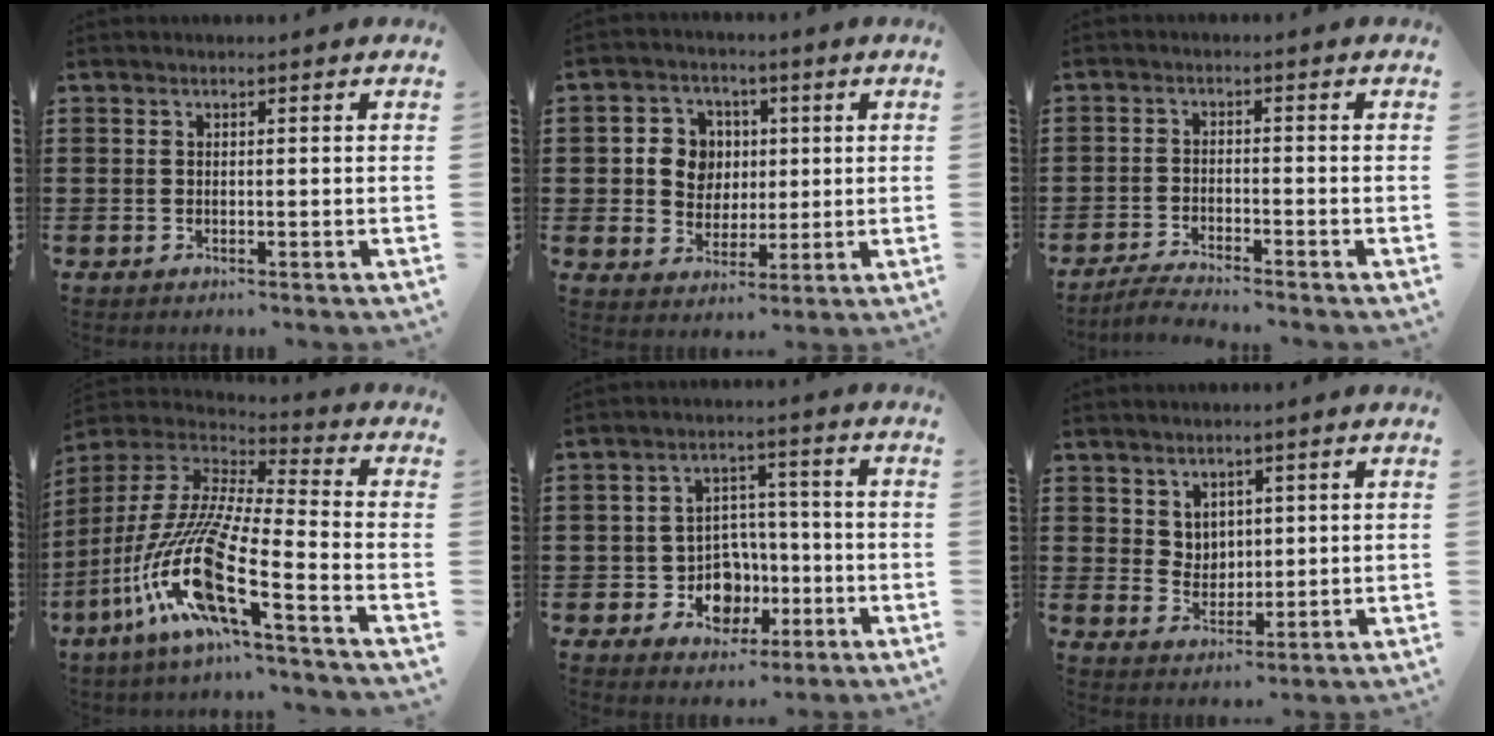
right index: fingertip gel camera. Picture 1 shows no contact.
{"total": 6.7, "force": [0.8, 6.2, 2.2], "torque": [-0.064, 0.018, 0.012]}
{"total": 3.0, "force": [-3.0, -0.1, 0.5], "torque": [-0.011, 0.003, -0.061]}
{"total": 15.4, "force": [-8.4, 2.1, 12.7], "torque": [-0.287, -0.015, -0.166]}
{"total": 7.2, "force": [-2.1, 6.3, 2.9], "torque": [-0.048, 0.012, -0.031]}
{"total": 3.9, "force": [2.5, 2.9, 0.6], "torque": [-0.018, 0.003, 0.046]}